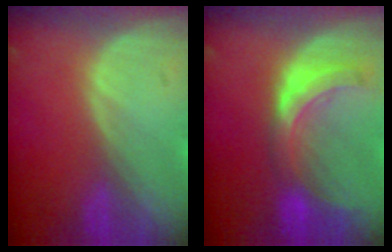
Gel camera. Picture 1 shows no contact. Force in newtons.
{"total": 7.4, "press": 6.7, "slide": 2.9}